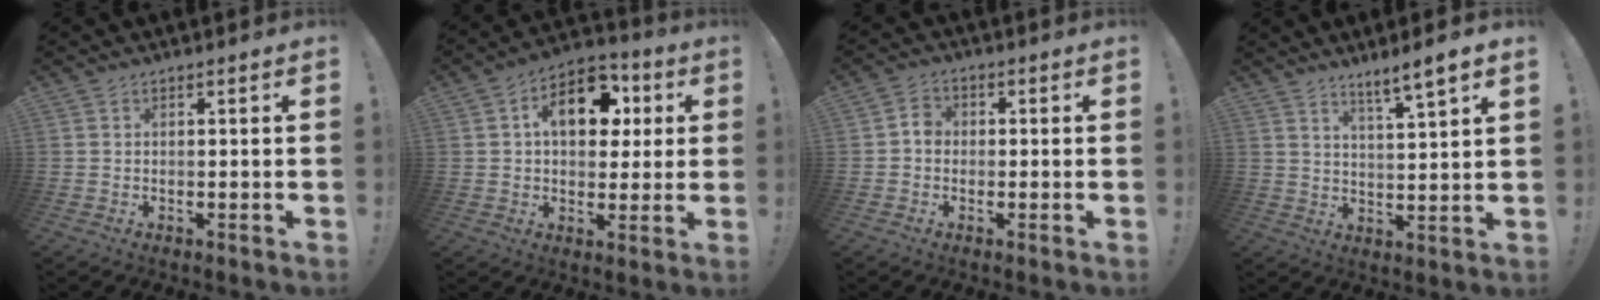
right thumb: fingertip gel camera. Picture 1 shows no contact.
{"total": 14.7, "force": [4.3, 10.0, 9.9], "torque": [-0.131, -0.003, 0.077]}
{"total": 3.7, "force": [-1.0, 3.0, 2.0], "torque": [-0.026, 0.014, -0.018]}
{"total": 6.3, "force": [5.0, -0.3, 4.0], "torque": [-0.054, -0.037, 0.079]}